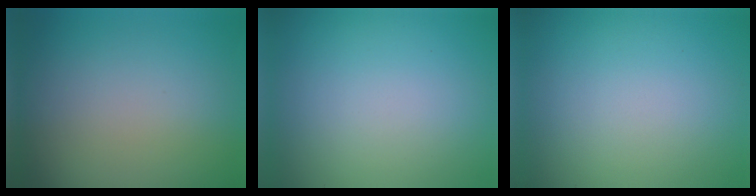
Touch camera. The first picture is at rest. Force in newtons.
{"total": 0.0}
{"total": 0.0}